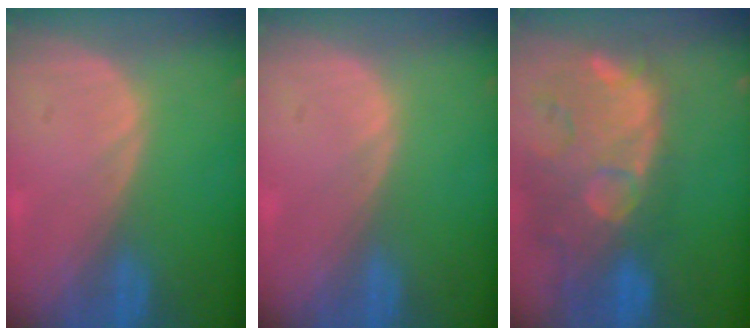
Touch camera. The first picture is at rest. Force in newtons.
{"total": 0.0}
{"total": 14.4, "press": 11.8, "slide": 8.3}